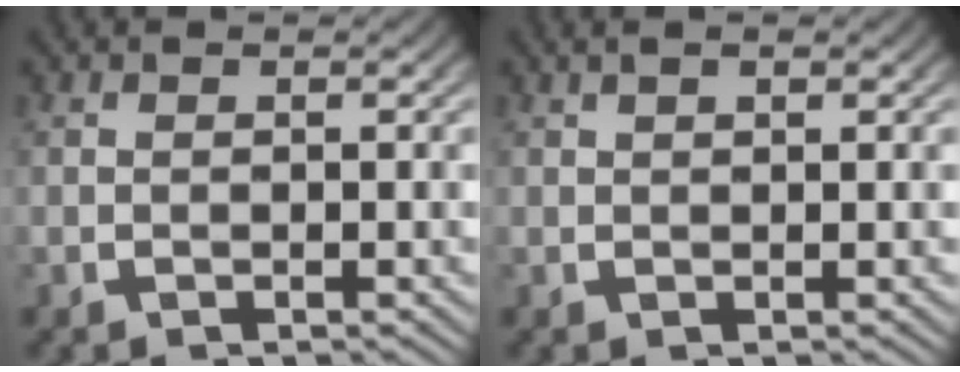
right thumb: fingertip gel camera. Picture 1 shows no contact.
{"total": 1.1, "force": [0.8, 0.3, 0.6], "torque": [-0.003, 0.005, 0.014]}